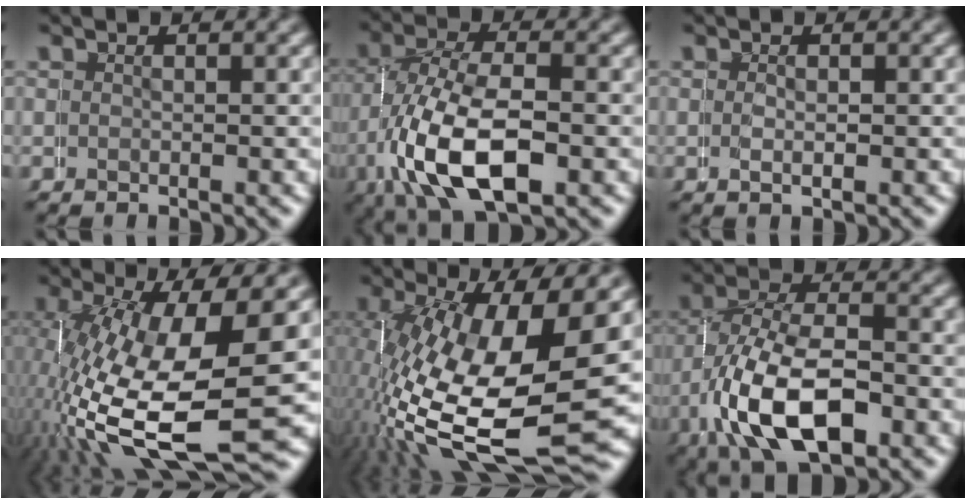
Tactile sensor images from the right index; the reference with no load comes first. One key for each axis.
{"total": 7.9, "fx": -2.0, "fy": 4.8, "fz": 6.0, "tx": -0.136, "ty": -0.033, "tz": -0.013}
{"total": 0.8, "fx": 0.7, "fy": -0.2, "fz": -0.4, "tx": 0.013, "ty": 0.003, "tz": 0.009}
{"total": 10.9, "fx": -2.4, "fy": 5.1, "fz": 9.3, "tx": -0.197, "ty": -0.051, "tz": -0.007}
{"total": 14.2, "fx": -2.6, "fy": 7.1, "fz": 12.0, "tx": -0.237, "ty": -0.054, "tz": -0.004}
{"total": 8.7, "fx": -2.2, "fy": 5.7, "fz": 6.2, "tx": -0.138, "ty": -0.040, "tz": -0.014}